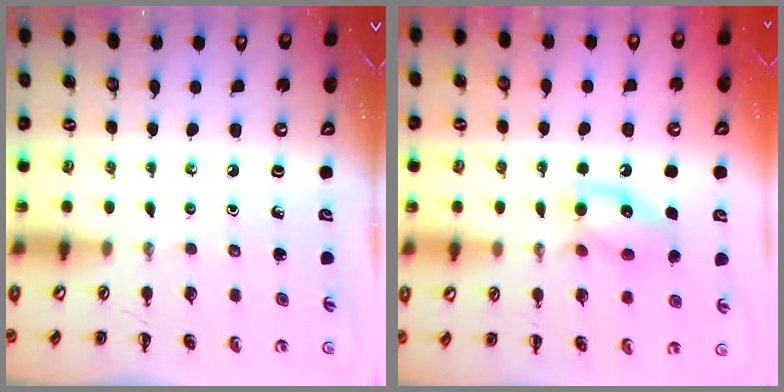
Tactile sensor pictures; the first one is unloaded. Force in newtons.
{"total": 12.0, "press": 11.9, "slide": 1.2}